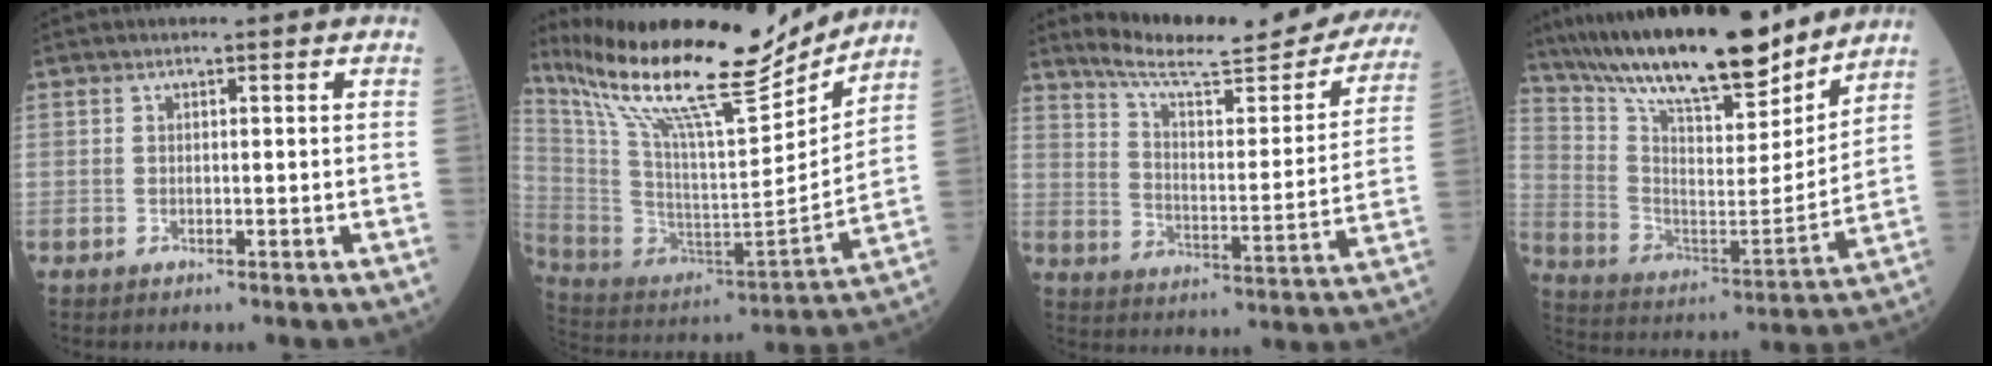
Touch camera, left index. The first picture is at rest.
{"total": 24.1, "force": [20.0, 3.1, 13.2], "torque": [-0.258, -0.017, 0.339]}
{"total": 24.8, "force": [22.4, 3.5, 10.1], "torque": [-0.145, -0.058, 0.291]}
{"total": 23.1, "force": [19.6, 4.1, 11.6], "torque": [-0.210, -0.011, 0.325]}